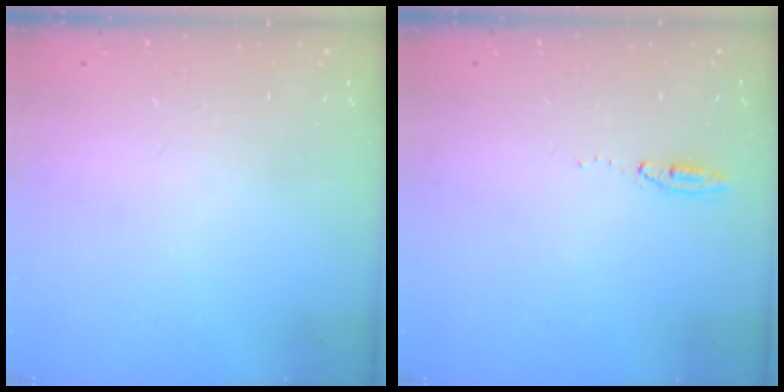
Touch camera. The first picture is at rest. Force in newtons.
{"total": 11.2, "press": 5.8, "slide": 9.6}